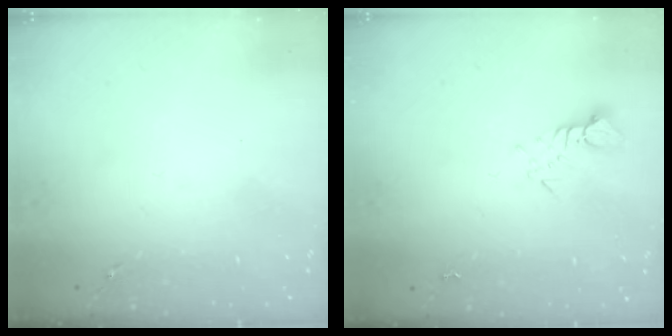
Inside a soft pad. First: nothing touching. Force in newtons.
{"total": 3.1, "press": 3.1, "slide": 0.2}